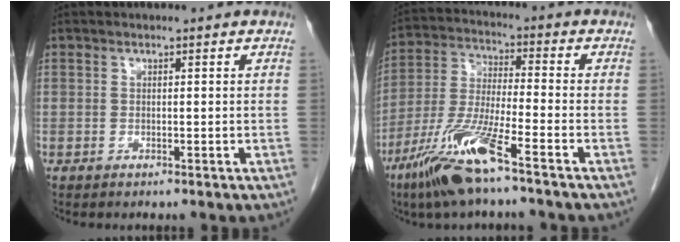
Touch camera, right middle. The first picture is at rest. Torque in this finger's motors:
{"motor_torque": [1.25, -0.89, 0.50, 0.21]}